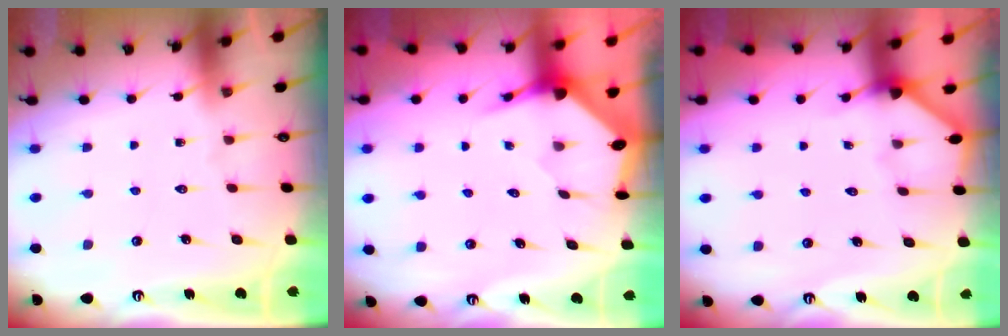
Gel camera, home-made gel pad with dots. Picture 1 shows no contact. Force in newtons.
{"total": 3.4, "press": 3.3, "slide": 0.4}
{"total": 2.6, "press": 2.6, "slide": 0.4}